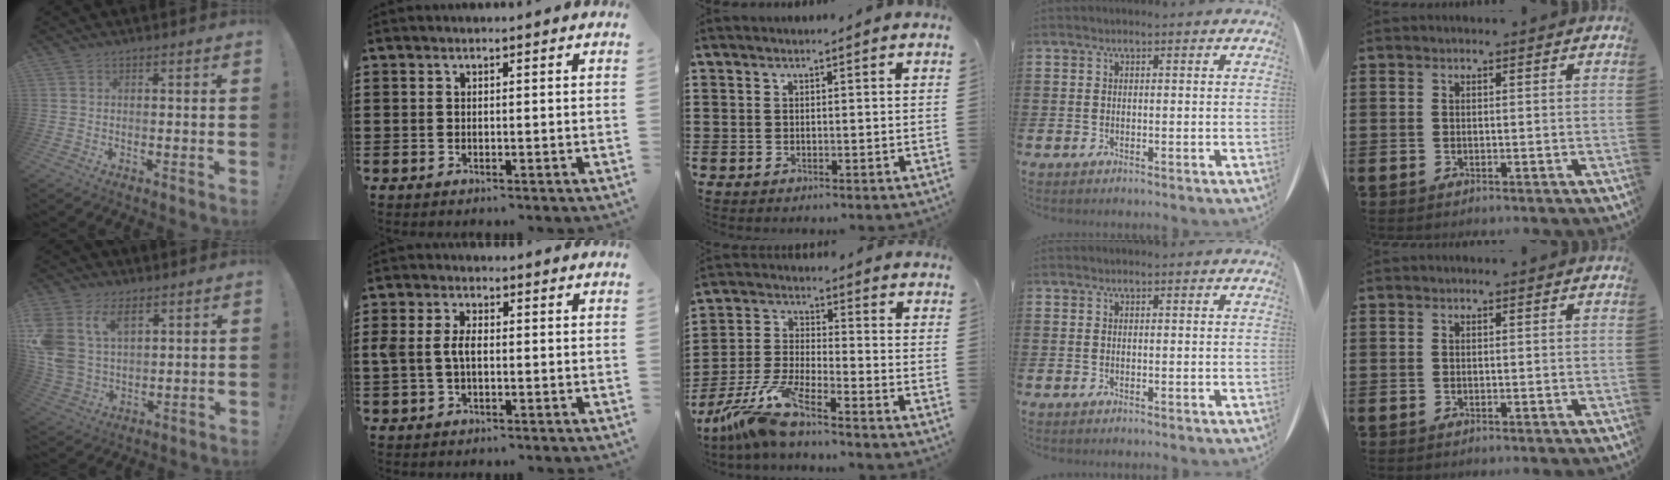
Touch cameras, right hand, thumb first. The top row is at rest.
{"thumb": {"total": 12.8, "force": [6.4, 8.4, 7.2], "torque": [-0.166, -0.031, 0.126]}, "index": {"total": 3.8, "force": [-0.2, 2.2, 3.1], "torque": [-0.083, -0.002, -0.011]}, "middle": {"total": 8.6, "force": [-7.3, 0.1, 4.5], "torque": [-0.121, -0.014, -0.153]}}